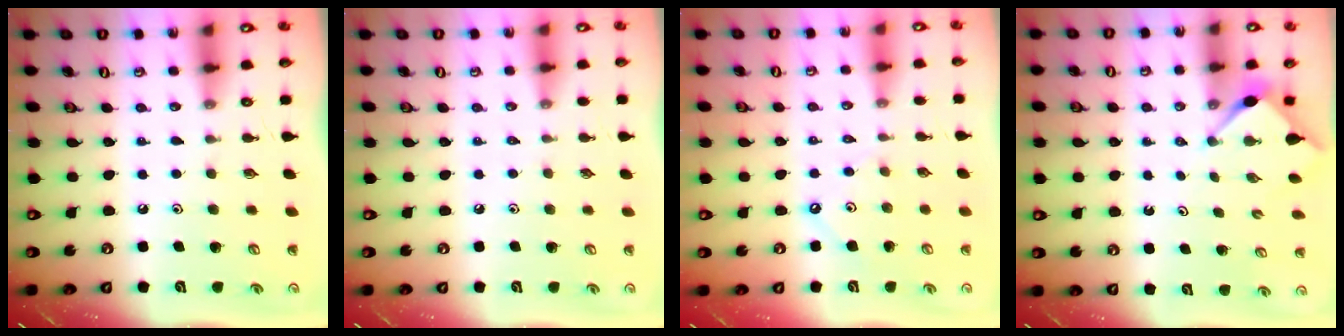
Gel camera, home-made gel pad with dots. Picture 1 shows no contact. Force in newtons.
{"total": 2.0, "press": 2.0, "slide": 0.4}
{"total": 2.1, "press": 2.1, "slide": 0.3}
{"total": 2.8, "press": 2.8, "slide": 0.3}